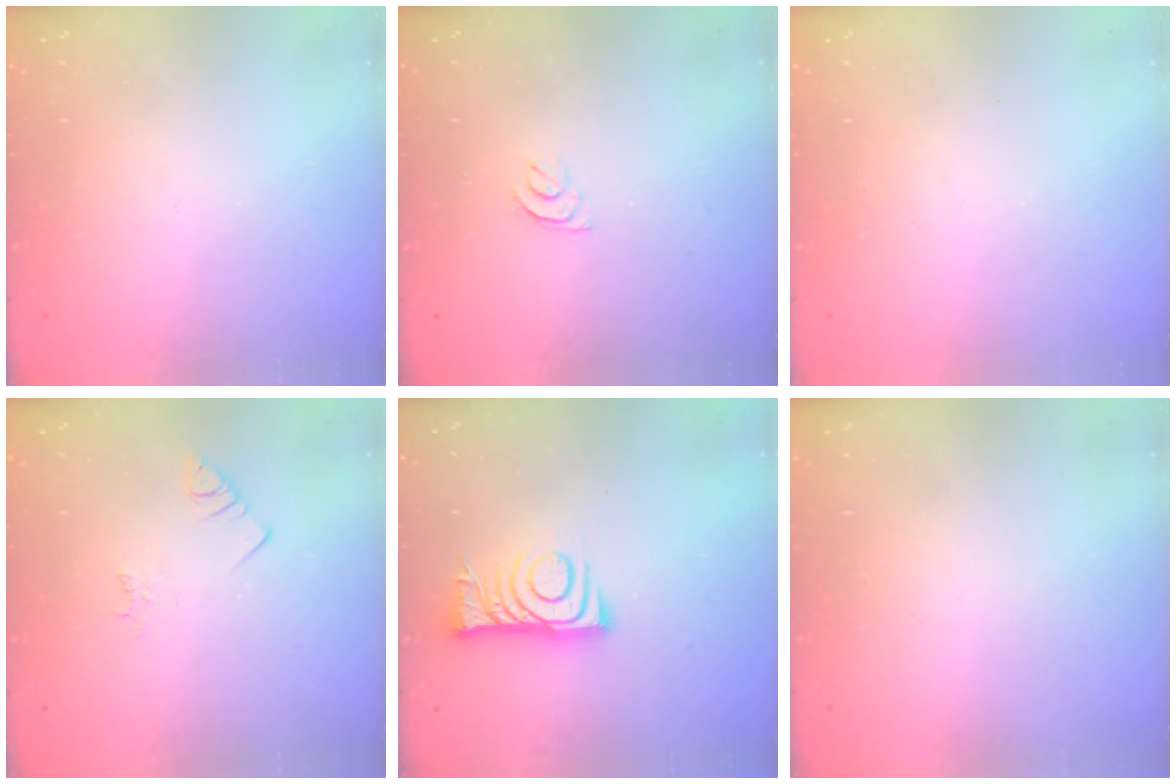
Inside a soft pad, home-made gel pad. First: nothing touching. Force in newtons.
{"total": 3.6, "press": 3.6, "slide": 0.4}
{"total": 1.8, "press": 1.8, "slide": 0.1}
{"total": 2.2, "press": 2.2, "slide": 0.6}
{"total": 7.5, "press": 7.5, "slide": 0.6}
{"total": 1.9, "press": 1.9, "slide": 0.2}